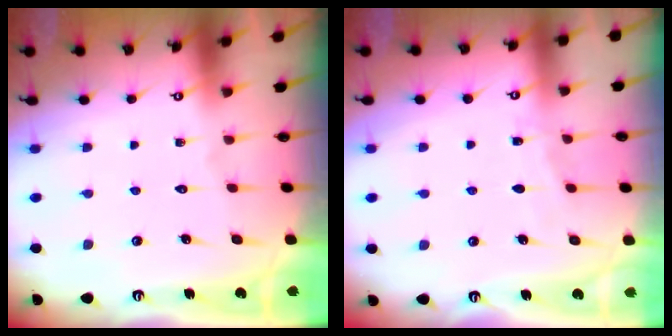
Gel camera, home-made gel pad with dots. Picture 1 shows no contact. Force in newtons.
{"total": 3.8, "press": 3.8, "slide": 0.5}